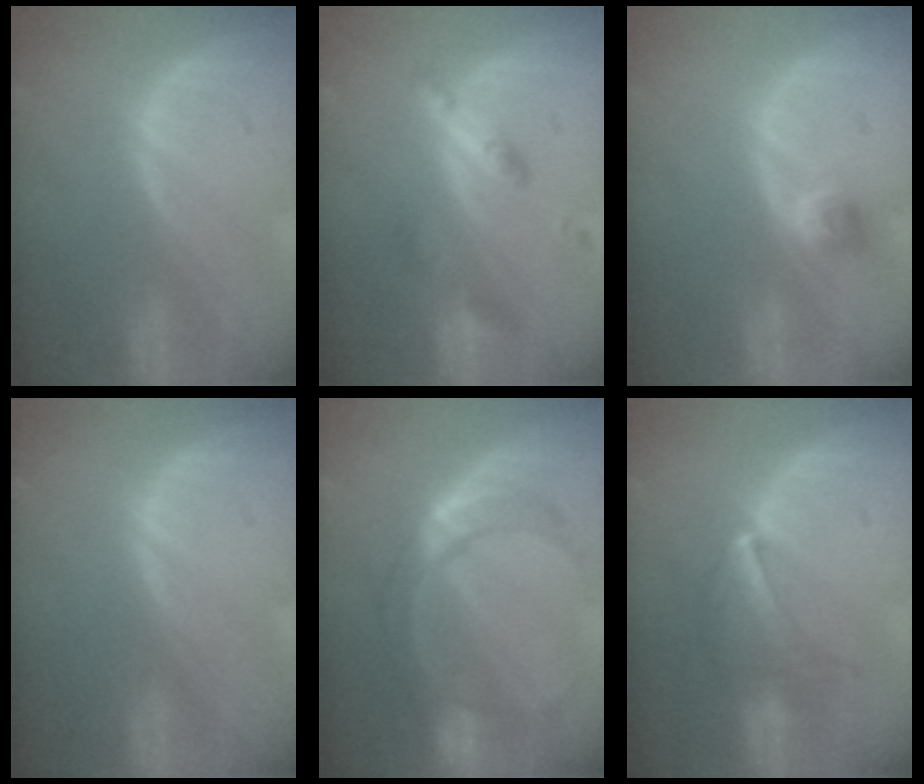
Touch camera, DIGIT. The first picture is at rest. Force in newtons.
{"total": 5.6, "press": 4.9, "slide": 2.7}
{"total": 2.4, "press": 2.1, "slide": 1.2}
{"total": 0.0}
{"total": 8.3, "press": 8.3, "slide": 0.5}
{"total": 7.1, "press": 6.3, "slide": 3.3}